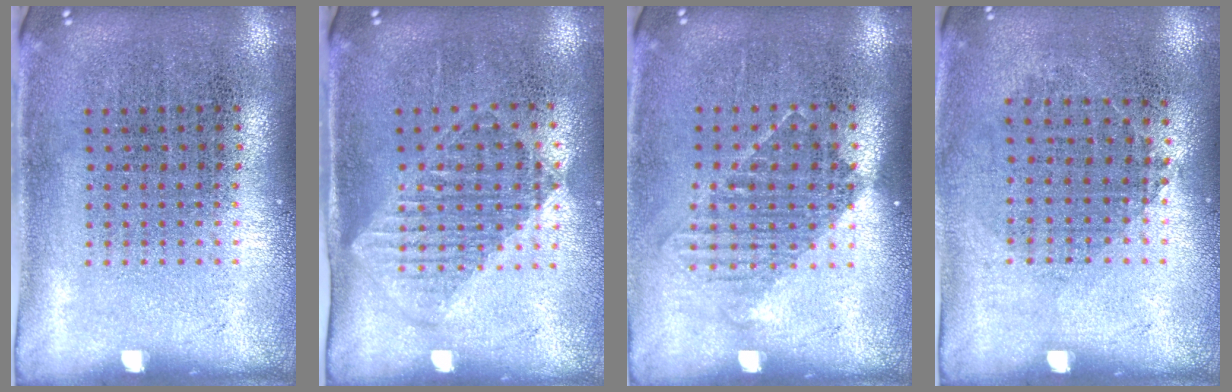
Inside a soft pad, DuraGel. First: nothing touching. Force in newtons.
{"total": 1.2, "press": 1.0, "slide": 0.5}
{"total": 1.2, "press": 1.0, "slide": 0.7}
{"total": 0.8, "press": 0.7, "slide": 0.4}